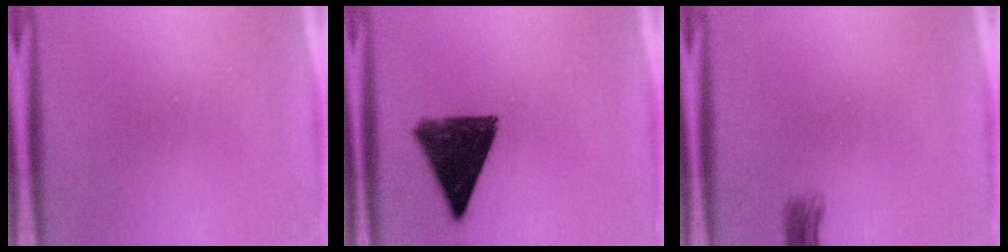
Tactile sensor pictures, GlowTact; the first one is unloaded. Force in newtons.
{"total": 12.4}
{"total": 1.6}